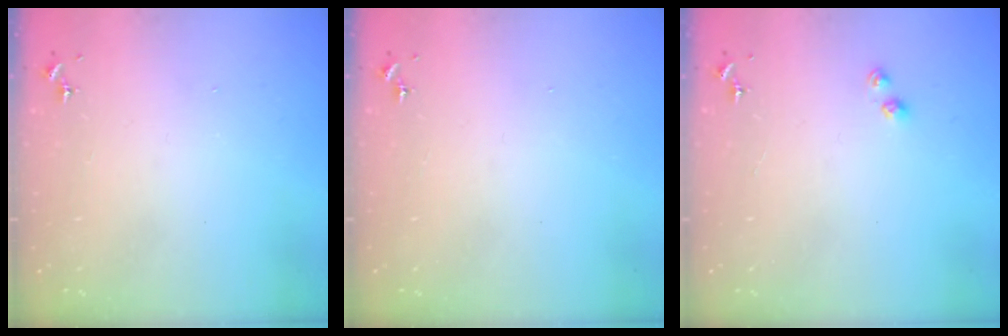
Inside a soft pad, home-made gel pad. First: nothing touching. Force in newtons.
{"total": 0.0}
{"total": 3.5, "press": 3.4, "slide": 0.4}